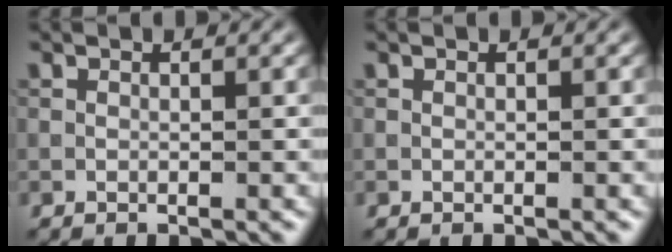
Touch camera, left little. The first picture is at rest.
{"total": 0.0}